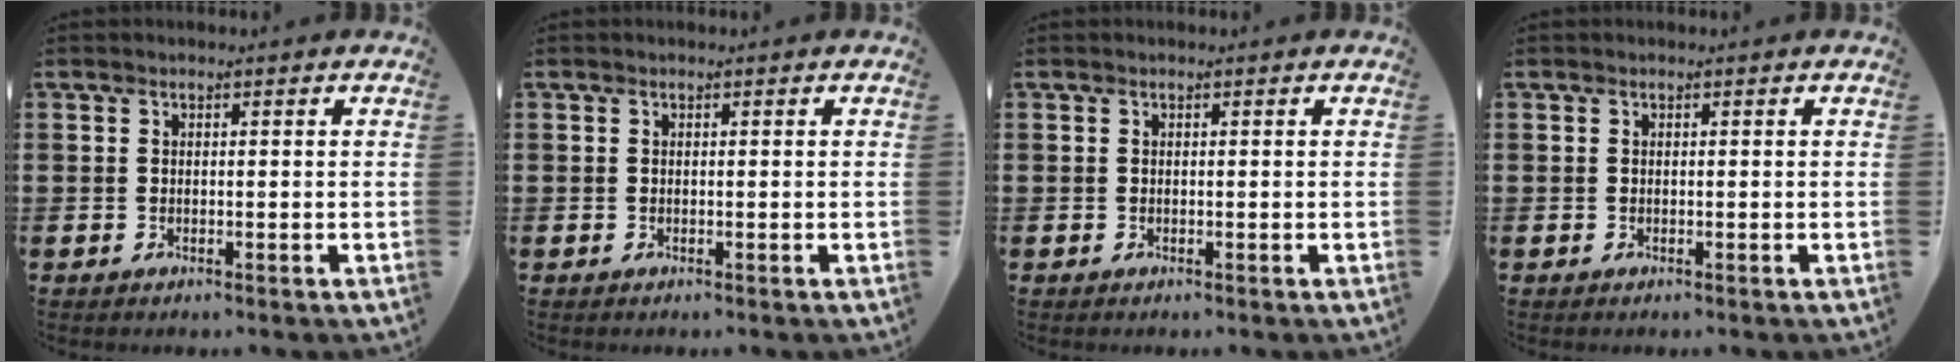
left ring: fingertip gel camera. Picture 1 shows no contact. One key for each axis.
{"total": 0.0}
{"total": 0.0}
{"total": 0.0}